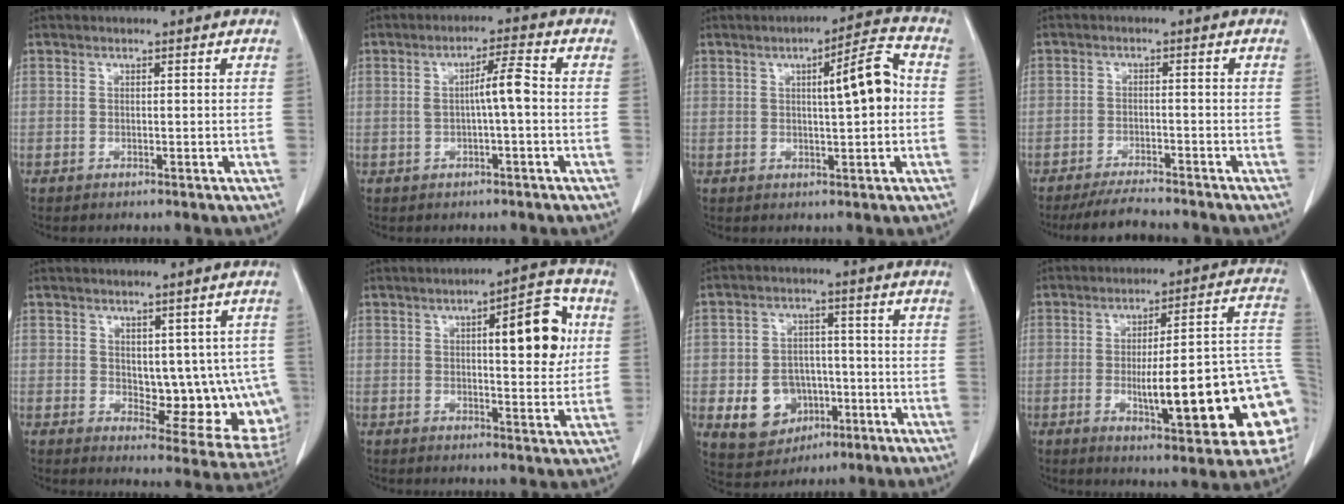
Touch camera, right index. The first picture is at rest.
{"total": 4.6, "force": [-0.2, 0.2, 4.6], "torque": [-0.076, 0.009, -0.003]}
{"total": 7.9, "force": [0.8, 1.0, 7.8], "torque": [-0.112, 0.018, 0.009]}
{"total": 5.5, "force": [-5.1, 0.8, 1.7], "torque": [-0.027, -0.015, -0.086]}
{"total": 10.9, "force": [0.2, 5.8, 9.2], "torque": [-0.090, 0.001, 0.019]}
{"total": 10.4, "force": [2.5, 2.8, 9.7], "torque": [-0.129, 0.016, 0.031]}
{"total": 8.8, "force": [-2.5, 7.3, 4.1], "torque": [-0.077, 0.014, -0.026]}
{"total": 20.3, "force": [-4.6, 3.5, 19.4], "torque": [-0.189, 0.029, -0.051]}